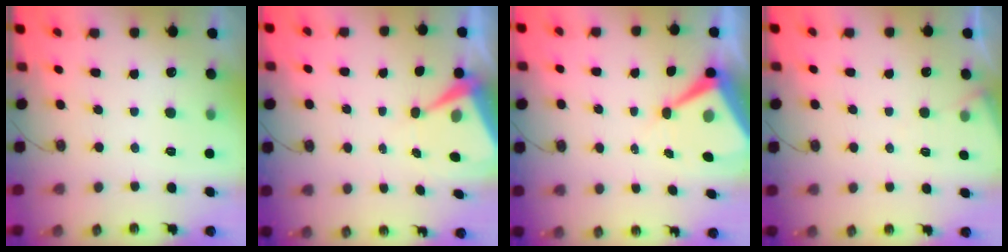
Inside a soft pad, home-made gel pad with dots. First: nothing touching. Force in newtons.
{"total": 7.3, "press": 7.3, "slide": 0.7}
{"total": 9.0, "press": 9.0, "slide": 0.9}
{"total": 4.0, "press": 3.9, "slide": 0.6}